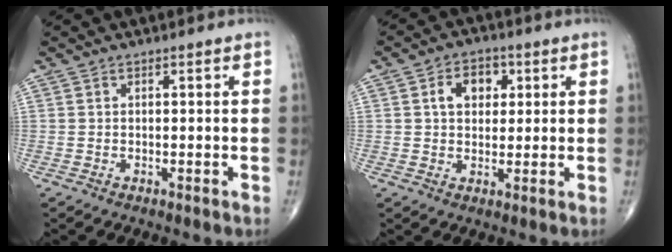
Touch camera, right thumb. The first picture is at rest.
{"total": 6.5, "force": [1.8, 4.7, 4.2], "torque": [-0.042, 0.005, 0.024]}